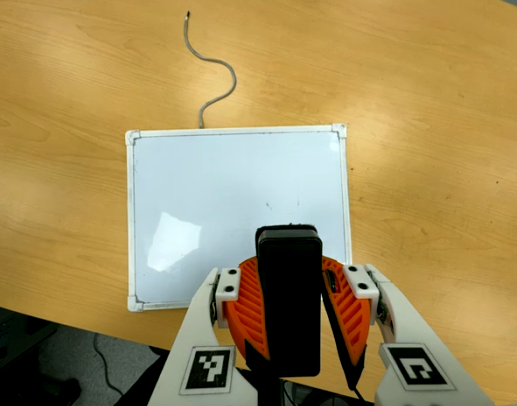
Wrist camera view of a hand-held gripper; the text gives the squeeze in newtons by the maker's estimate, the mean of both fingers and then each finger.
{"total": 10.1, "left": 9.5, "right": 10.7}